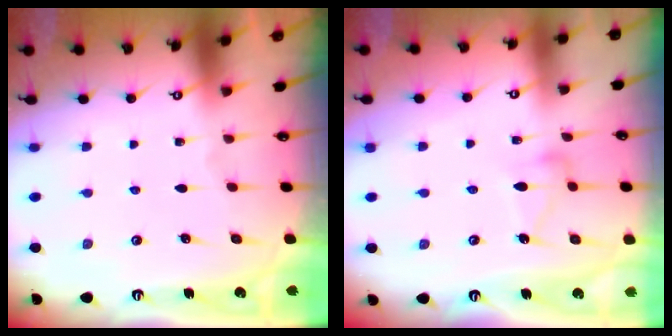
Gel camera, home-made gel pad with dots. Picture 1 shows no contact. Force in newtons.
{"total": 9.1, "press": 9.1, "slide": 0.5}